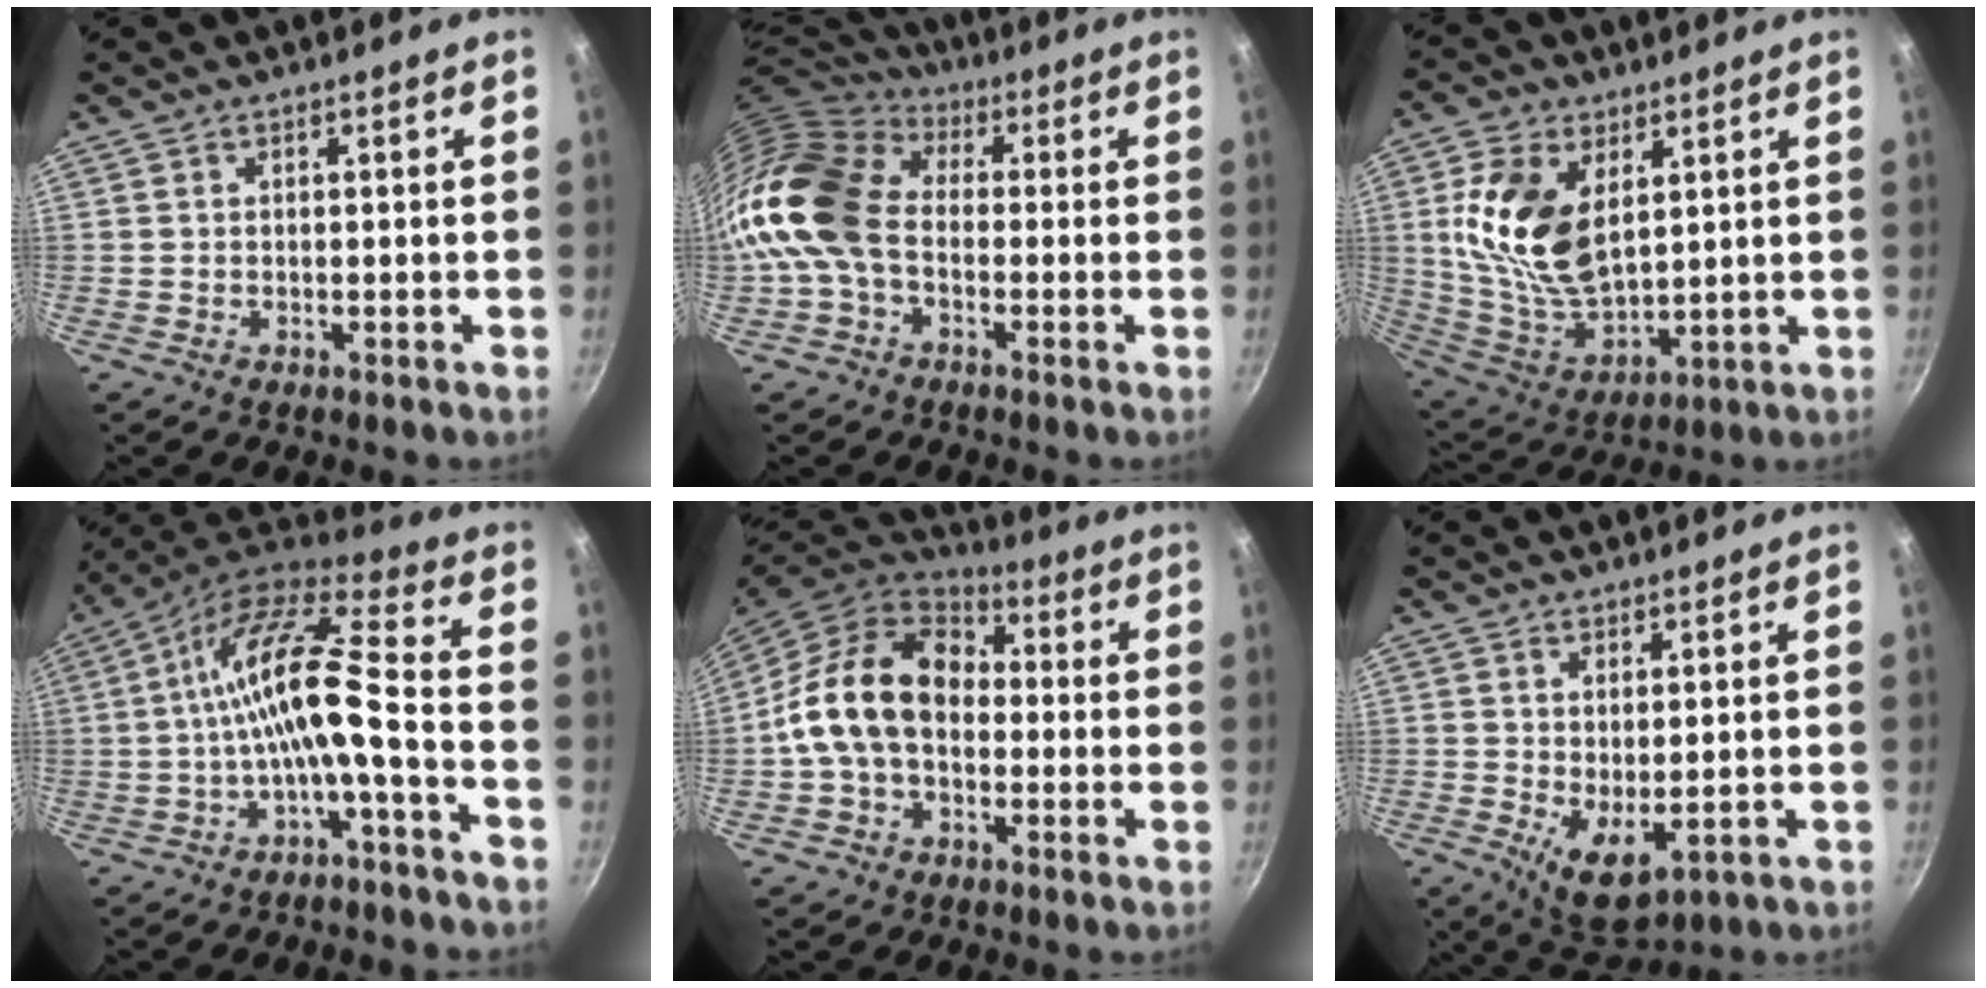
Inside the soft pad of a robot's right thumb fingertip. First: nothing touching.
{"total": 14.5, "force": [-1.7, 10.2, 10.1], "torque": [-0.176, 0.034, -0.055]}
{"total": 16.6, "force": [4.5, 9.8, 12.7], "torque": [-0.232, -0.026, 0.100]}
{"total": 14.9, "force": [-4.1, 4.1, 13.7], "torque": [-0.267, 0.047, -0.077]}
{"total": 15.5, "force": [-0.4, 11.1, 10.8], "torque": [-0.162, 0.037, -0.026]}
{"total": 7.1, "force": [0.0, 3.3, 6.2], "torque": [-0.085, -0.023, 0.016]}